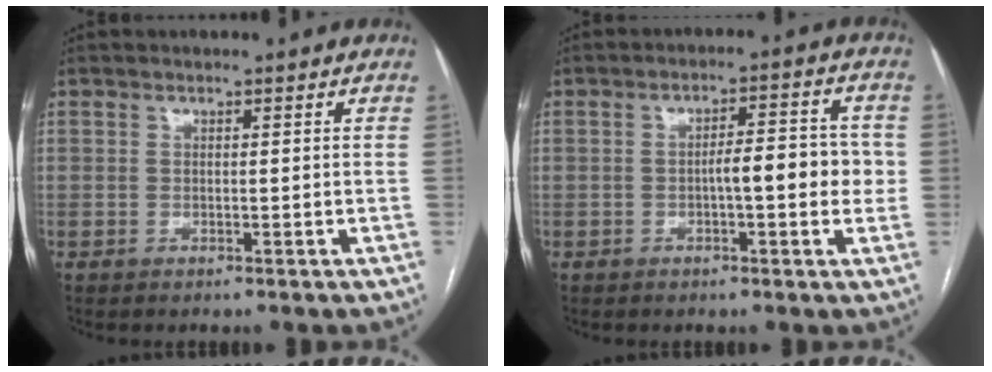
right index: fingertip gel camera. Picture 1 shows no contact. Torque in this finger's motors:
{"motor_torque": [1.06, -0.03, 0.51, 0.11]}